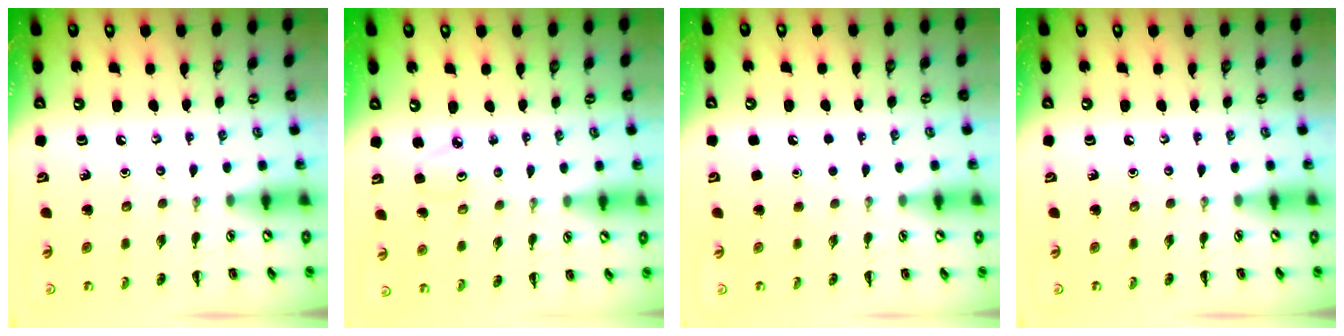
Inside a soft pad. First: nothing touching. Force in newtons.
{"total": 2.4, "press": 2.3, "slide": 0.6}
{"total": 1.7, "press": 1.7, "slide": 0.1}
{"total": 0.0}